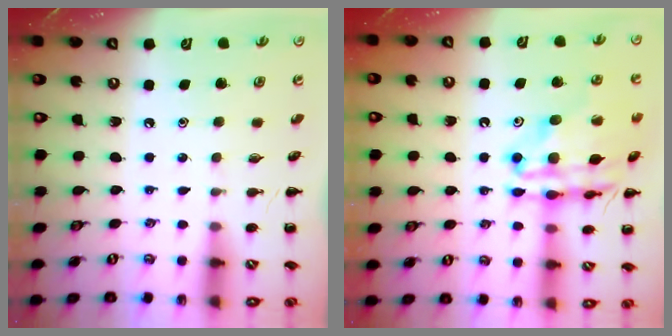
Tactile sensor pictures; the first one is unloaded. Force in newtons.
{"total": 19.4, "press": 19.1, "slide": 2.8}